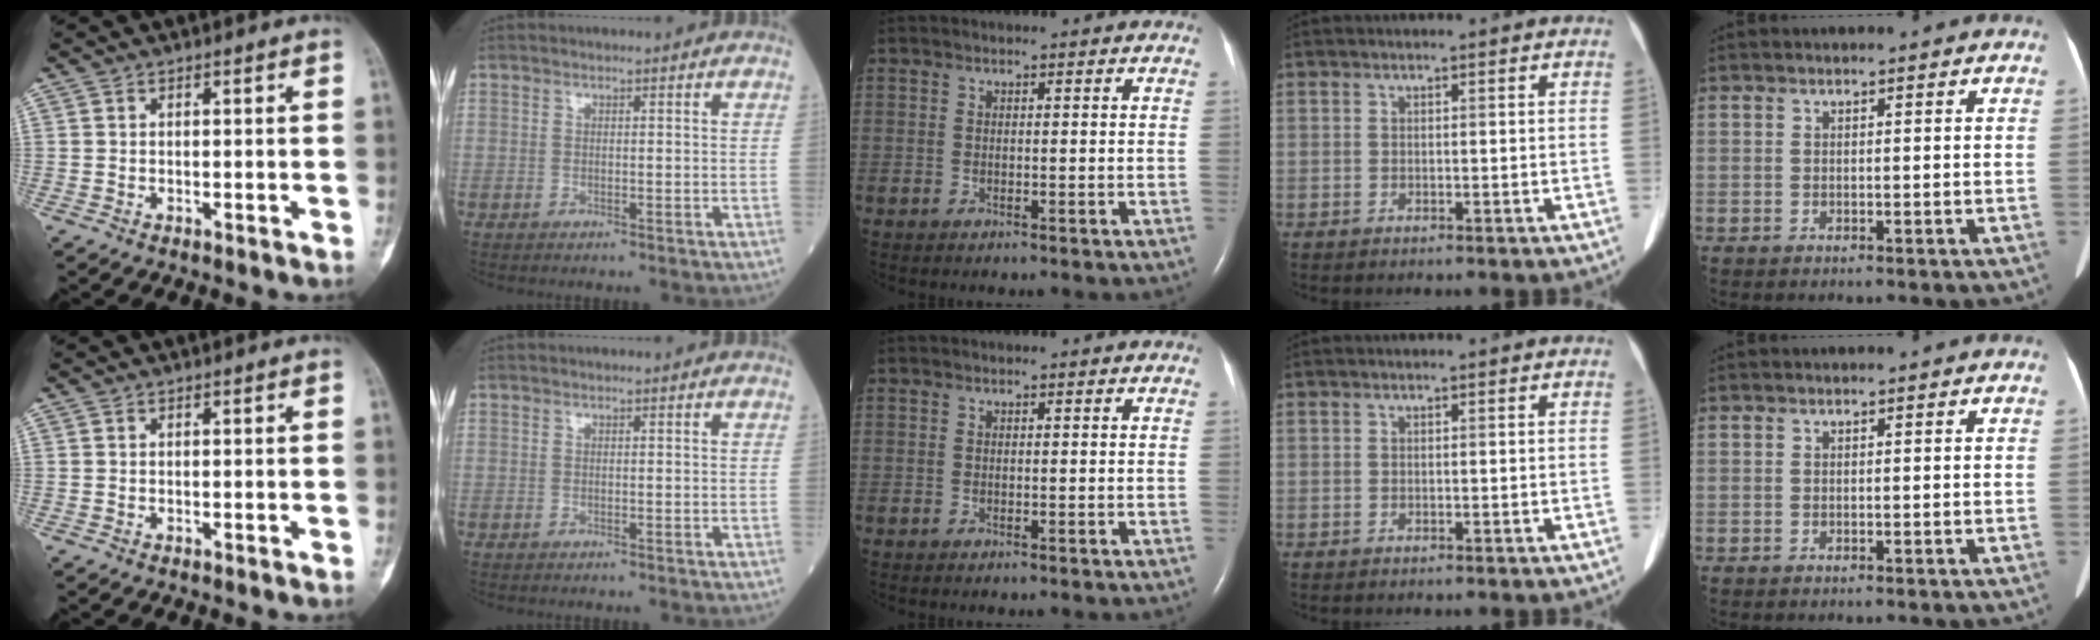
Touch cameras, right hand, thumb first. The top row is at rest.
{}